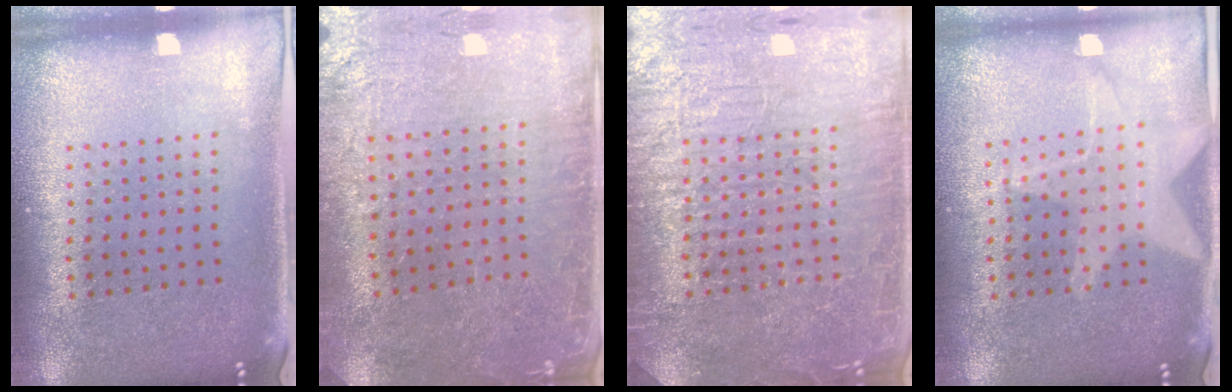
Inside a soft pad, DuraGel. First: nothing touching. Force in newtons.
{"total": 1.1, "press": 1.1, "slide": 0.1}
{"total": 7.1, "press": 7.1, "slide": 1.0}
{"total": 1.1, "press": 1.1, "slide": 0.1}